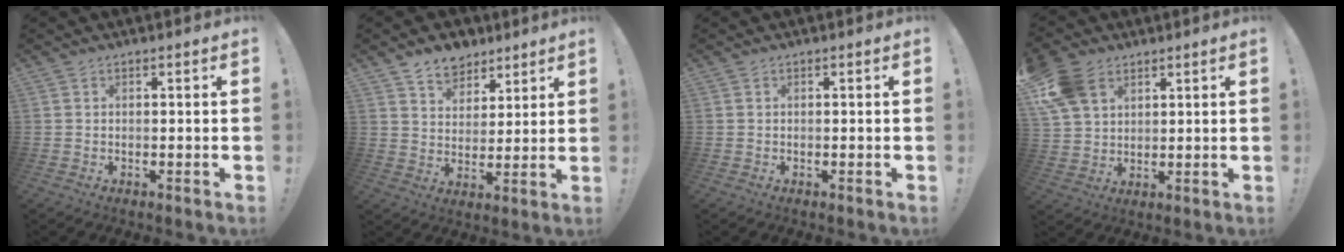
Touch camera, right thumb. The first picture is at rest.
{"total": 8.4, "force": [6.4, 5.2, 1.3], "torque": [-0.018, -0.047, 0.124]}
{"total": 0.0}
{"total": 11.6, "force": [5.9, 8.1, 6.0], "torque": [-0.120, -0.017, 0.118]}